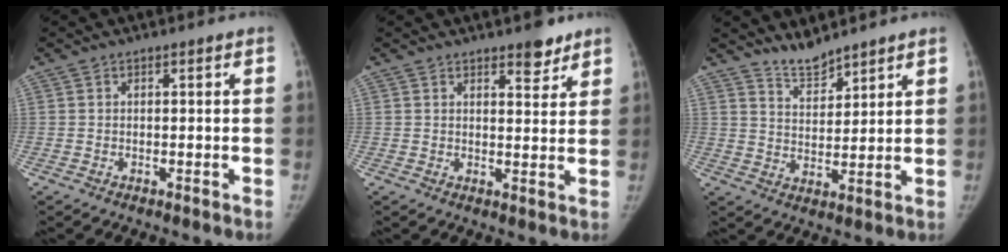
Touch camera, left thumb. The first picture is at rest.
{"total": 4.8, "force": [3.5, 1.9, 2.6], "torque": [-0.015, -0.024, 0.049]}
{"total": 5.3, "force": [5.1, 1.2, 1.1], "torque": [-0.008, -0.043, 0.100]}